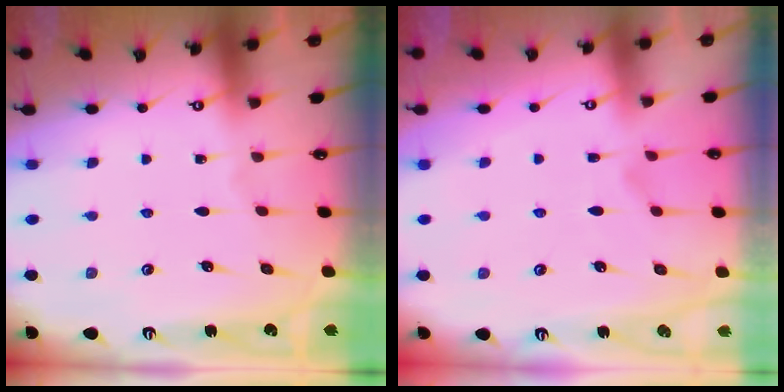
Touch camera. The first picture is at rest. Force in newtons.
{"total": 1.4, "press": 0.7, "slide": 1.2}